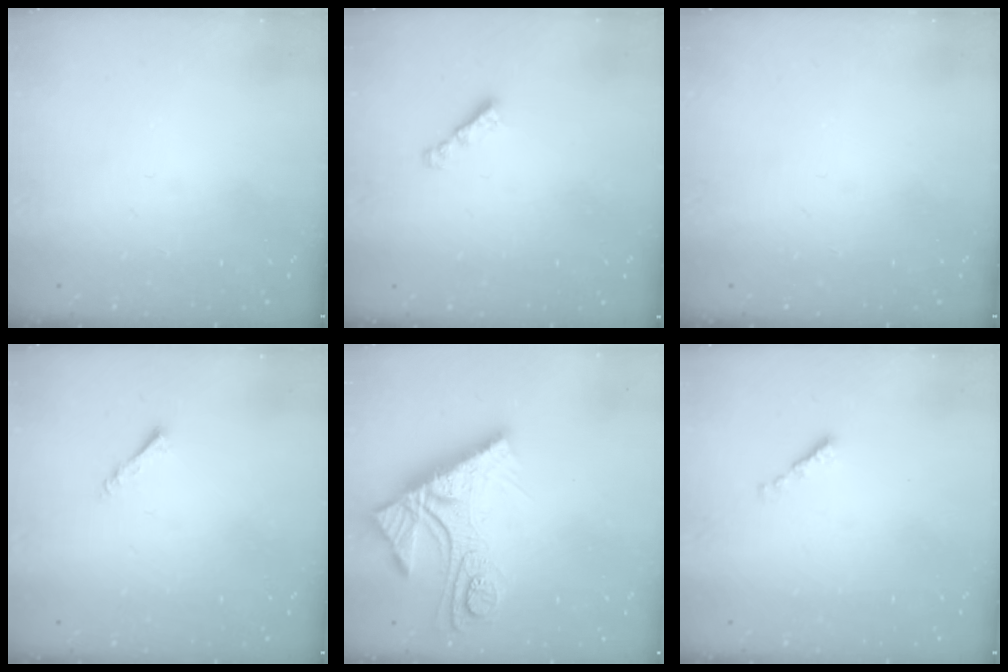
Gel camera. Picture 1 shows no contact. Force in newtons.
{"total": 2.2, "press": 2.1, "slide": 0.6}
{"total": 0.0}
{"total": 1.6, "press": 1.6, "slide": 0.3}
{"total": 15.3, "press": 15.3, "slide": 1.4}
{"total": 0.7, "press": 0.5, "slide": 0.4}